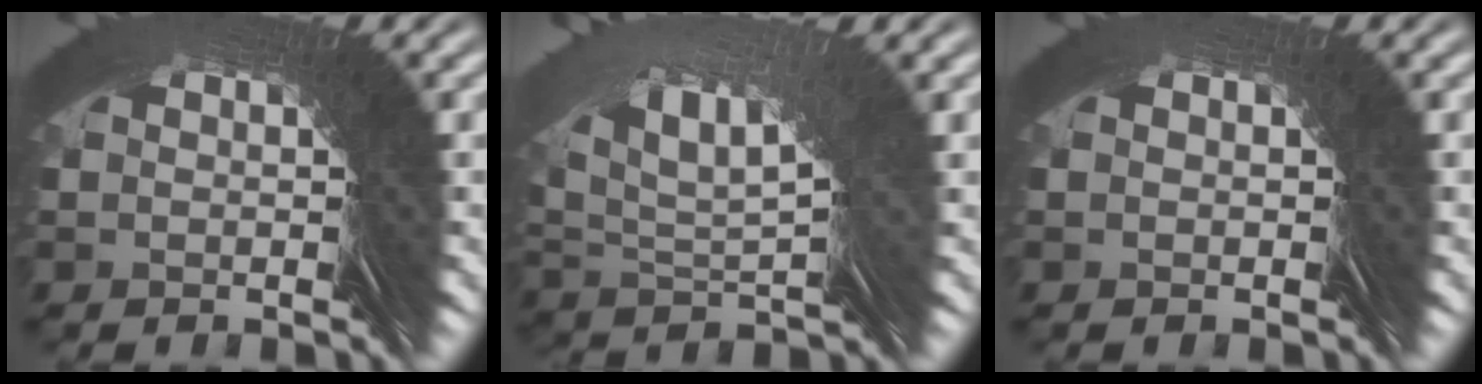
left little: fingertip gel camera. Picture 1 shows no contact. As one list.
[{"total": 3.4, "force": [2.5, -0.7, 2.2], "torque": [-0.046, 0.027, 0.039]}, {"total": 0.0}]